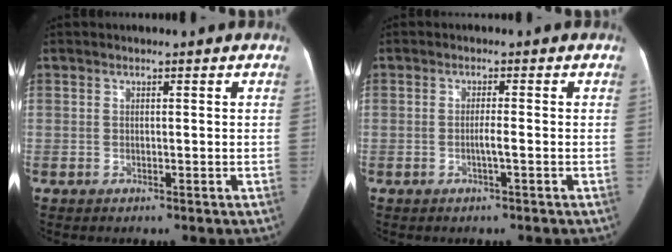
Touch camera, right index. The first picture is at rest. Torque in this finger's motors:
{"motor_torque": [0.31, -0.13, 0.09, 0.04]}